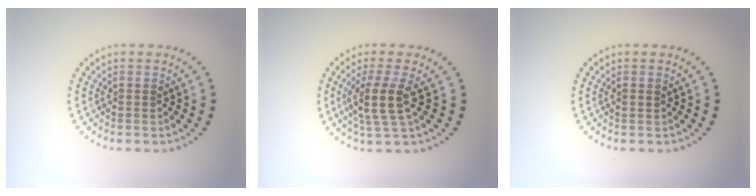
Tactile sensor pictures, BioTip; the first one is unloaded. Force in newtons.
{"total": 3.6, "press": 2.9, "slide": 2.2}
{"total": 0.8, "press": 0.8, "slide": 0.1}